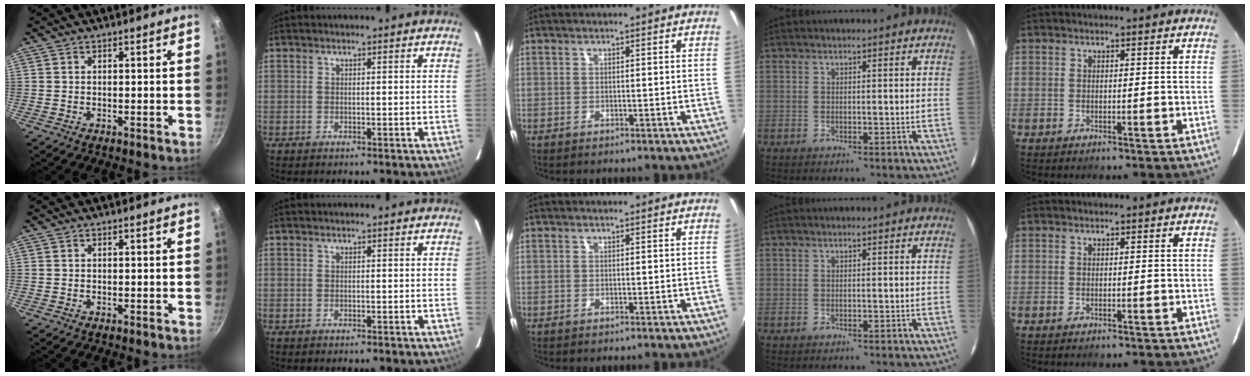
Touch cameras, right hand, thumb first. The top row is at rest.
{}